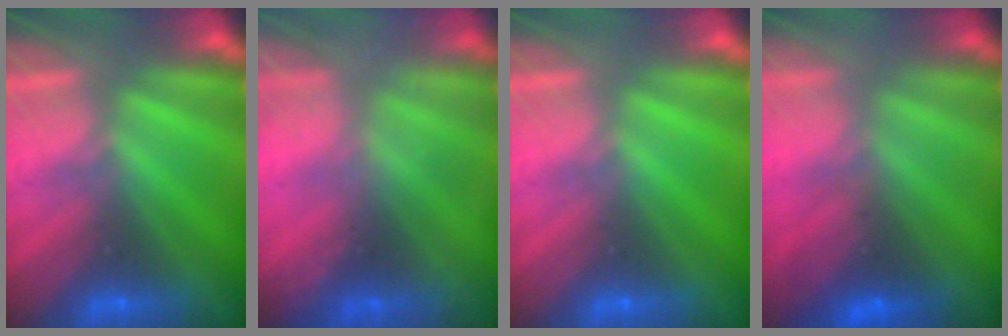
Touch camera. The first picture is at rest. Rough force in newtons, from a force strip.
{"total": 1.5}
{"total": 0.0}
{"total": 2.9}